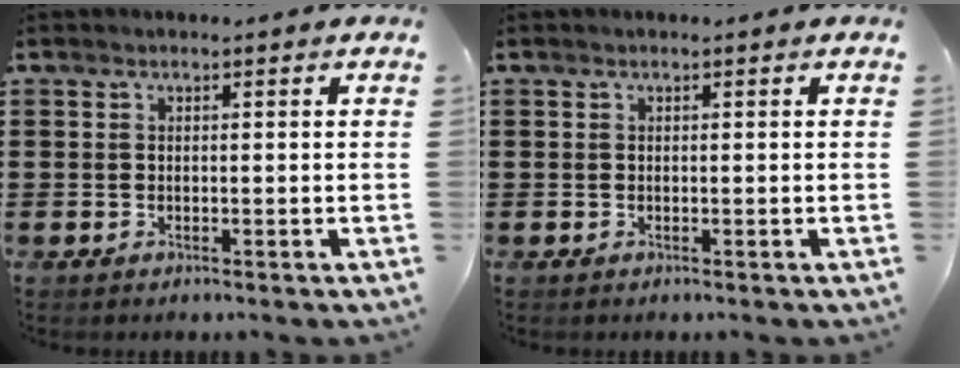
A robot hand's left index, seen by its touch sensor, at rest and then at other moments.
{"total": 0.0}